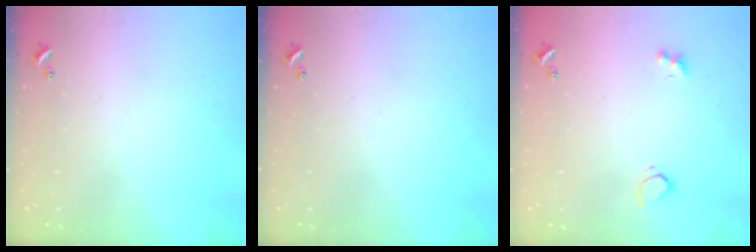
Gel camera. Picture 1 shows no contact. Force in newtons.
{"total": 0.0}
{"total": 2.7, "press": 2.5, "slide": 1.1}